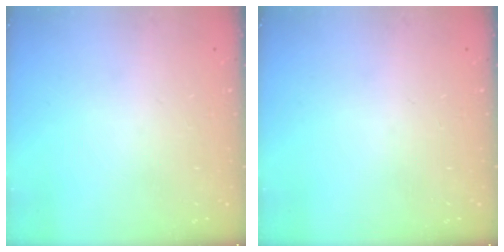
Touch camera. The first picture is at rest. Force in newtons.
{"total": 0.0}